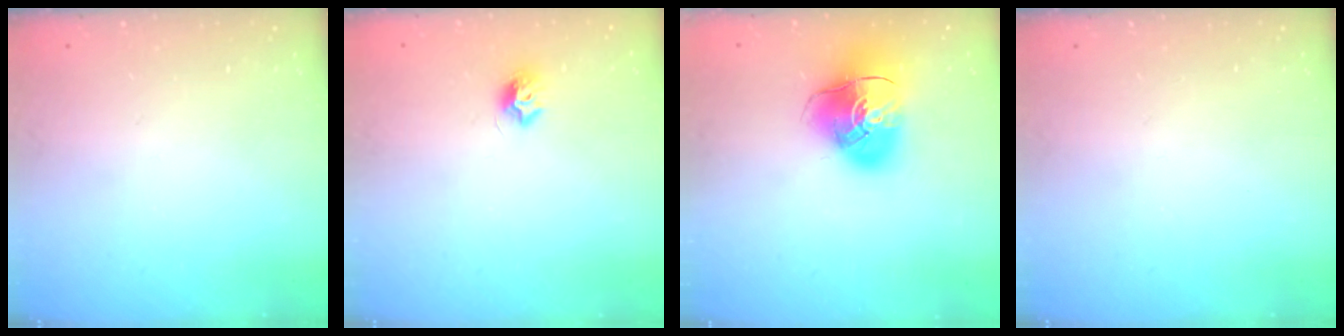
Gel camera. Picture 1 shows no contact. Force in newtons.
{"total": 7.1, "press": 7.0, "slide": 0.3}
{"total": 12.3, "press": 12.2, "slide": 1.9}
{"total": 0.0}